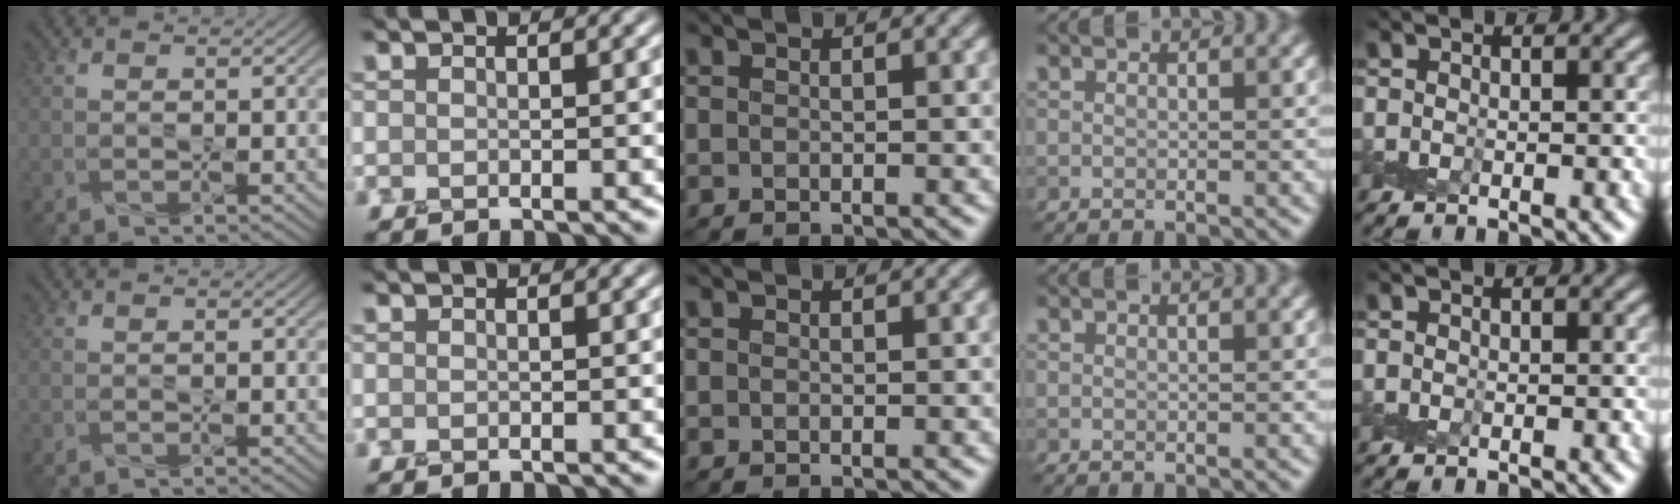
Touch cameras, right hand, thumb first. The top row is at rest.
{}